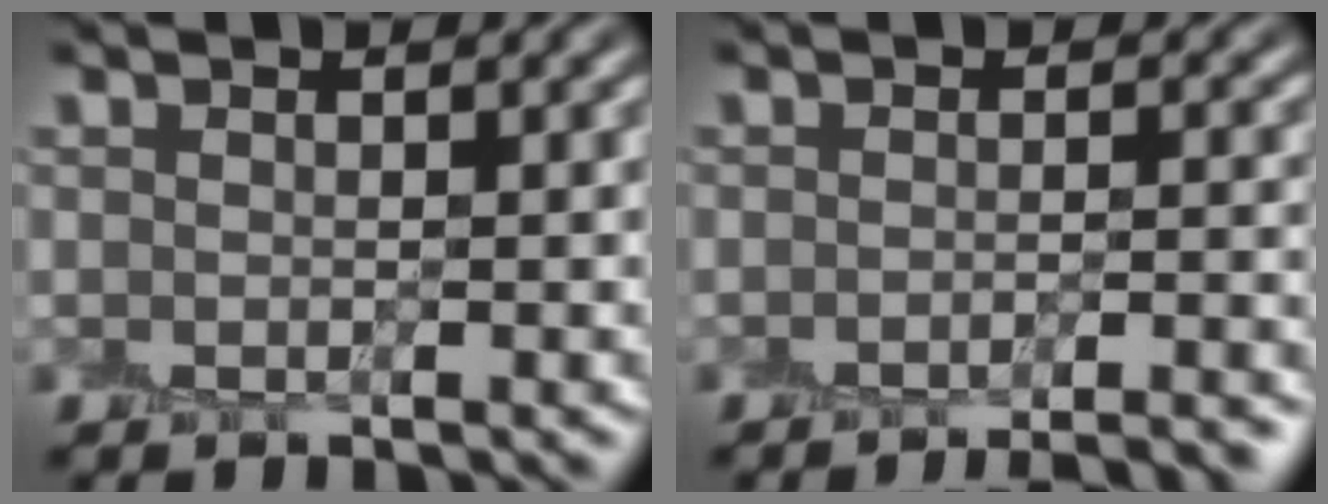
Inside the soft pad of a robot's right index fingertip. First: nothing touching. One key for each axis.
{"total": 5.0, "fx": -4.6, "fy": 0.6, "fz": 1.9, "tx": -0.019, "ty": 0.008, "tz": -0.050}